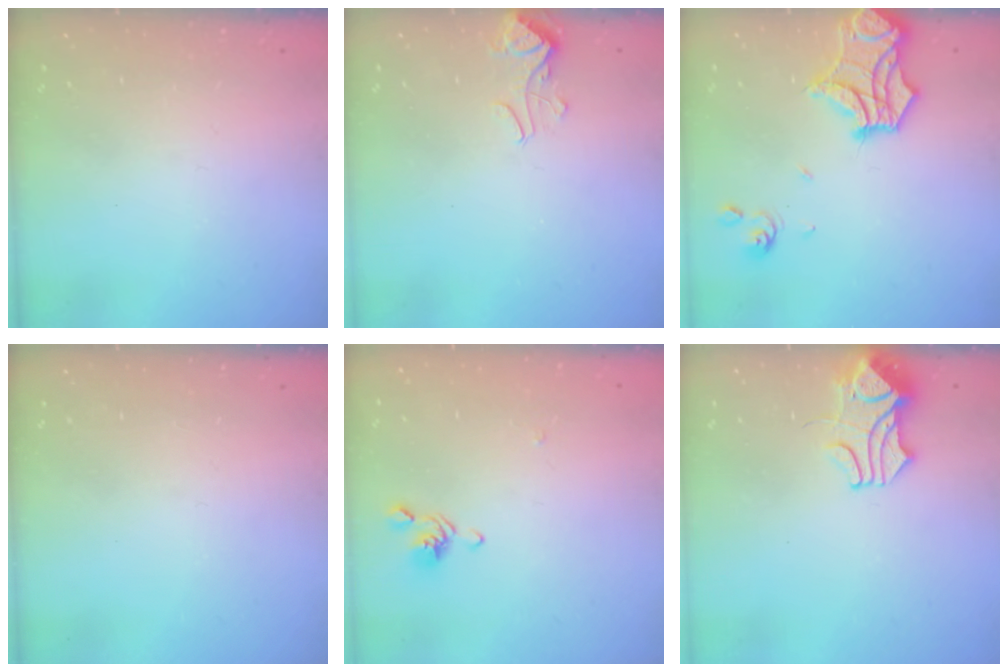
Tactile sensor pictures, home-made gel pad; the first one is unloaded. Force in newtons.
{"total": 2.1, "press": 2.1, "slide": 0.5}
{"total": 11.6, "press": 11.4, "slide": 2.6}
{"total": 0.0}
{"total": 1.4, "press": 1.2, "slide": 0.6}
{"total": 1.9, "press": 1.8, "slide": 0.7}